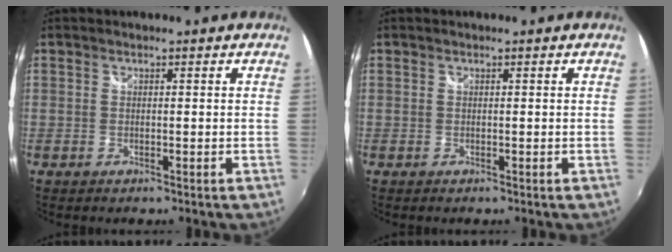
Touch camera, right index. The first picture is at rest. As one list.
[{"total": 0.0}]